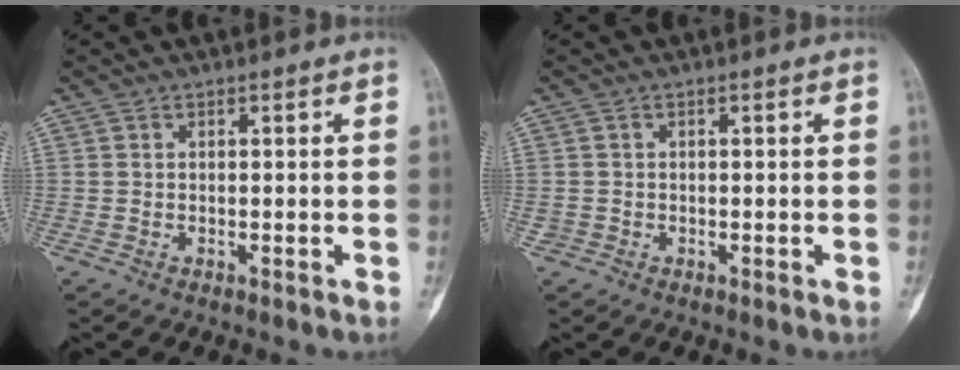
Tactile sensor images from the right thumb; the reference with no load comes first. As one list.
[{"total": 0.7, "force": [-0.3, 0.6, 0.0], "torque": [0.008, 0.005, -0.006]}]